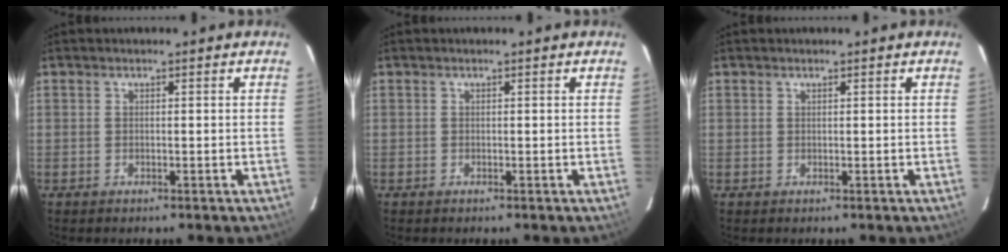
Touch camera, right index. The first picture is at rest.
{"total": 0.0}
{"total": 0.0}